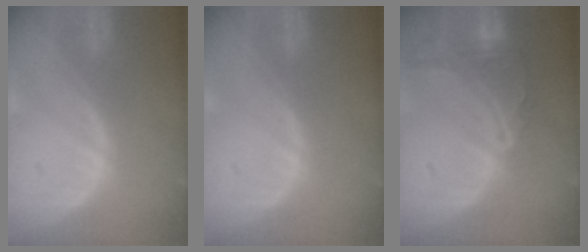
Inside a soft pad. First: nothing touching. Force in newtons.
{"total": 0.0}
{"total": 9.2, "press": 8.0, "slide": 4.4}